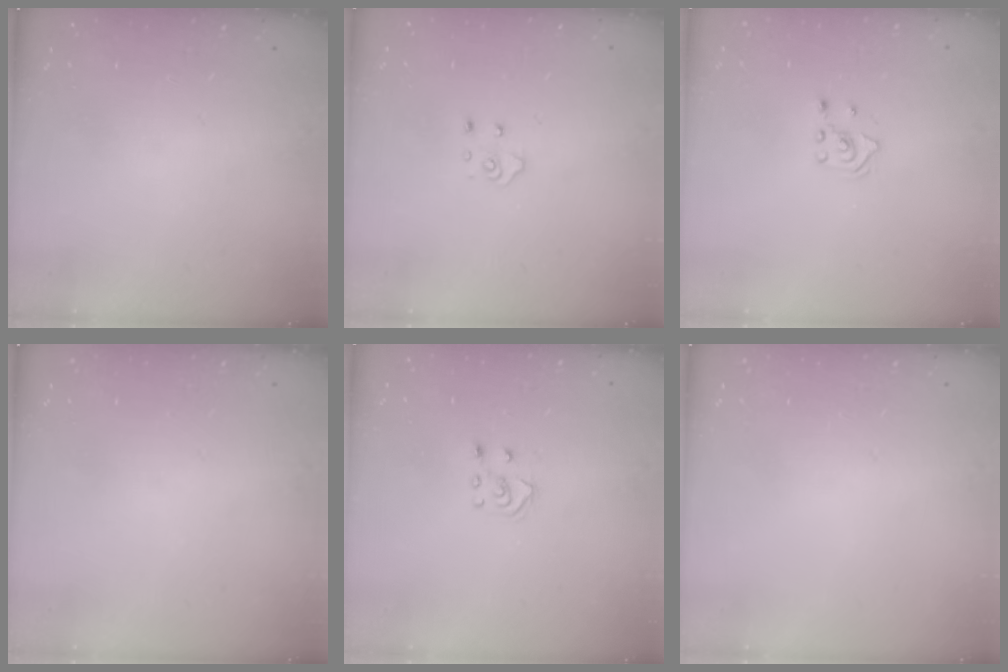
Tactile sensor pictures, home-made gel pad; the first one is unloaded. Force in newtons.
{"total": 4.1, "press": 4.0, "slide": 0.5}
{"total": 2.4, "press": 2.2, "slide": 0.8}
{"total": 0.0}
{"total": 4.0, "press": 4.0, "slide": 0.3}
{"total": 0.0}